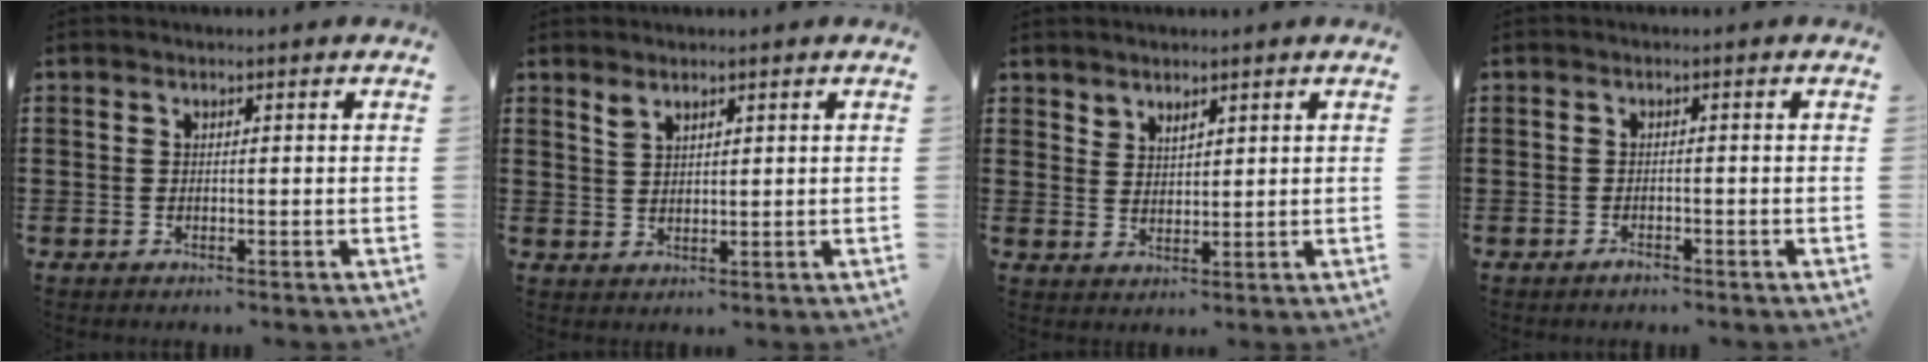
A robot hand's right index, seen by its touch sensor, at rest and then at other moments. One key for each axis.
{"total": 2.0, "fx": 1.6, "fy": 0.8, "fz": 0.8, "tx": -0.020, "ty": 0.000, "tz": 0.031}
{"total": 2.3, "fx": 2.1, "fy": 0.9, "fz": 0.2, "tx": -0.008, "ty": 0.003, "tz": 0.040}
{"total": 1.1, "fx": -1.0, "fy": 0.2, "fz": 0.3, "tx": -0.009, "ty": -0.003, "tz": -0.021}